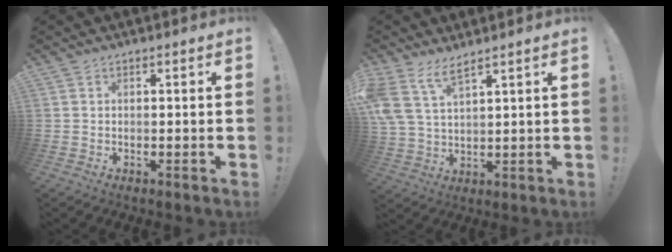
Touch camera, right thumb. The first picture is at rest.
{"total": 8.5, "force": [6.1, 3.2, 5.0], "torque": [-0.112, -0.022, 0.118]}